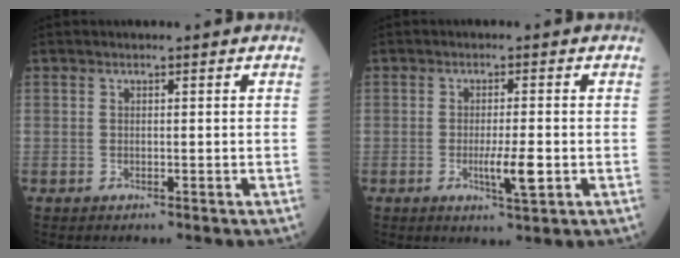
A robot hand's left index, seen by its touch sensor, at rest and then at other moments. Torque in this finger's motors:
{"motor_torque": [0.99, 0.52, 0.32, 0.05]}